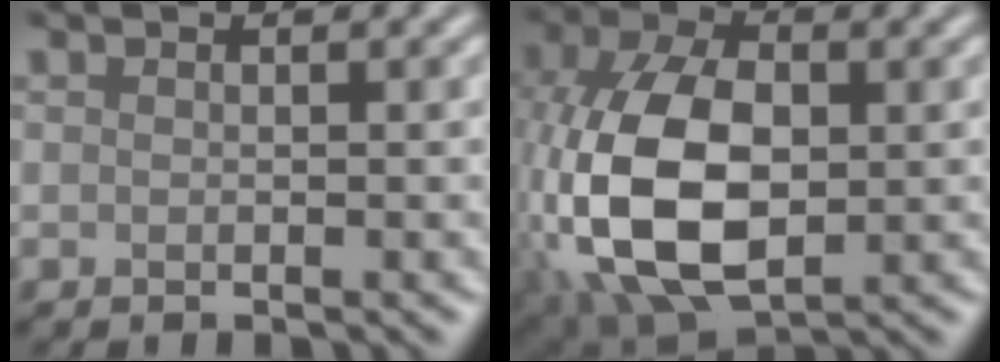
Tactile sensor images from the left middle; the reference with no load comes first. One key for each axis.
{"total": 13.1, "fx": -1.8, "fy": 7.8, "fz": 10.4, "tx": -0.245, "ty": -0.009, "tz": -0.036}